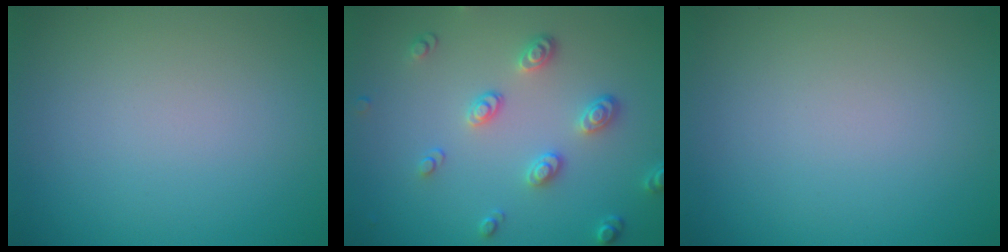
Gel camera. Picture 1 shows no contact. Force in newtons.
{"total": 3.4, "press": 2.8, "slide": 1.9}
{"total": 0.0}